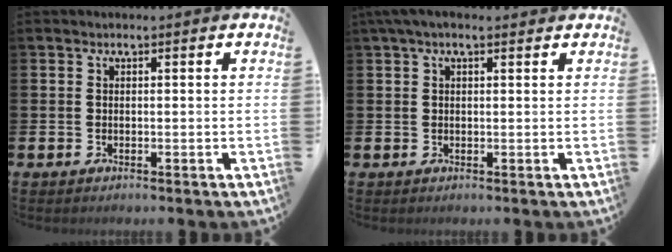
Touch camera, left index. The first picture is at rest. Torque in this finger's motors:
{"motor_torque": [1.11, -1.02, 0.67, 0.19]}